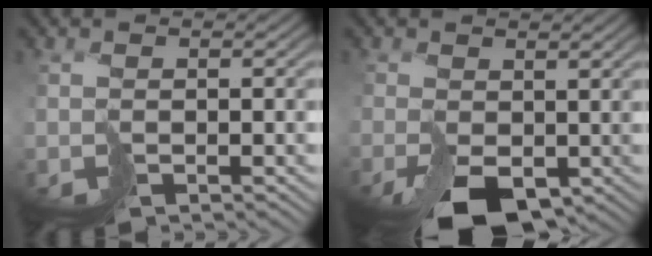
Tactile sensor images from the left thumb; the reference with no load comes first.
{"total": 5.7, "force": [-2.2, 3.2, 4.2], "torque": [-0.076, -0.012, -0.028]}